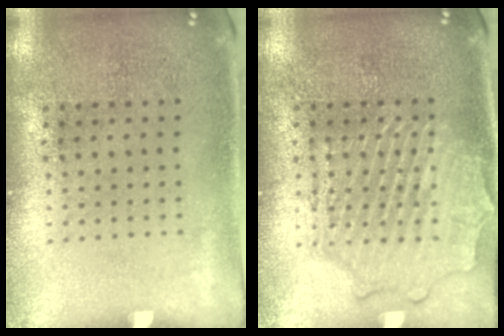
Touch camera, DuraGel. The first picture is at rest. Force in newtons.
{"total": 2.9, "press": 2.9, "slide": 0.3}